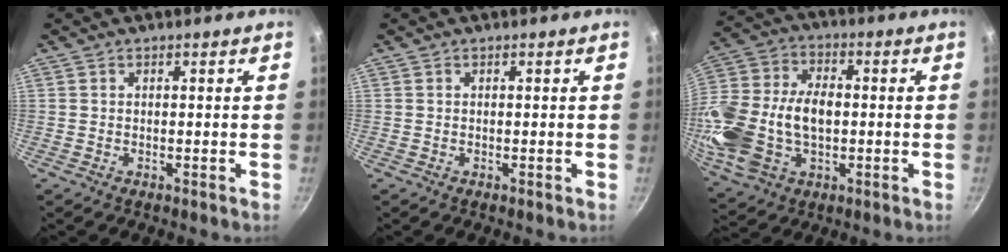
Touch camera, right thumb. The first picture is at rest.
{"total": 0.0}
{"total": 19.8, "force": [-1.8, 13.0, 14.8], "torque": [-0.292, 0.028, -0.028]}